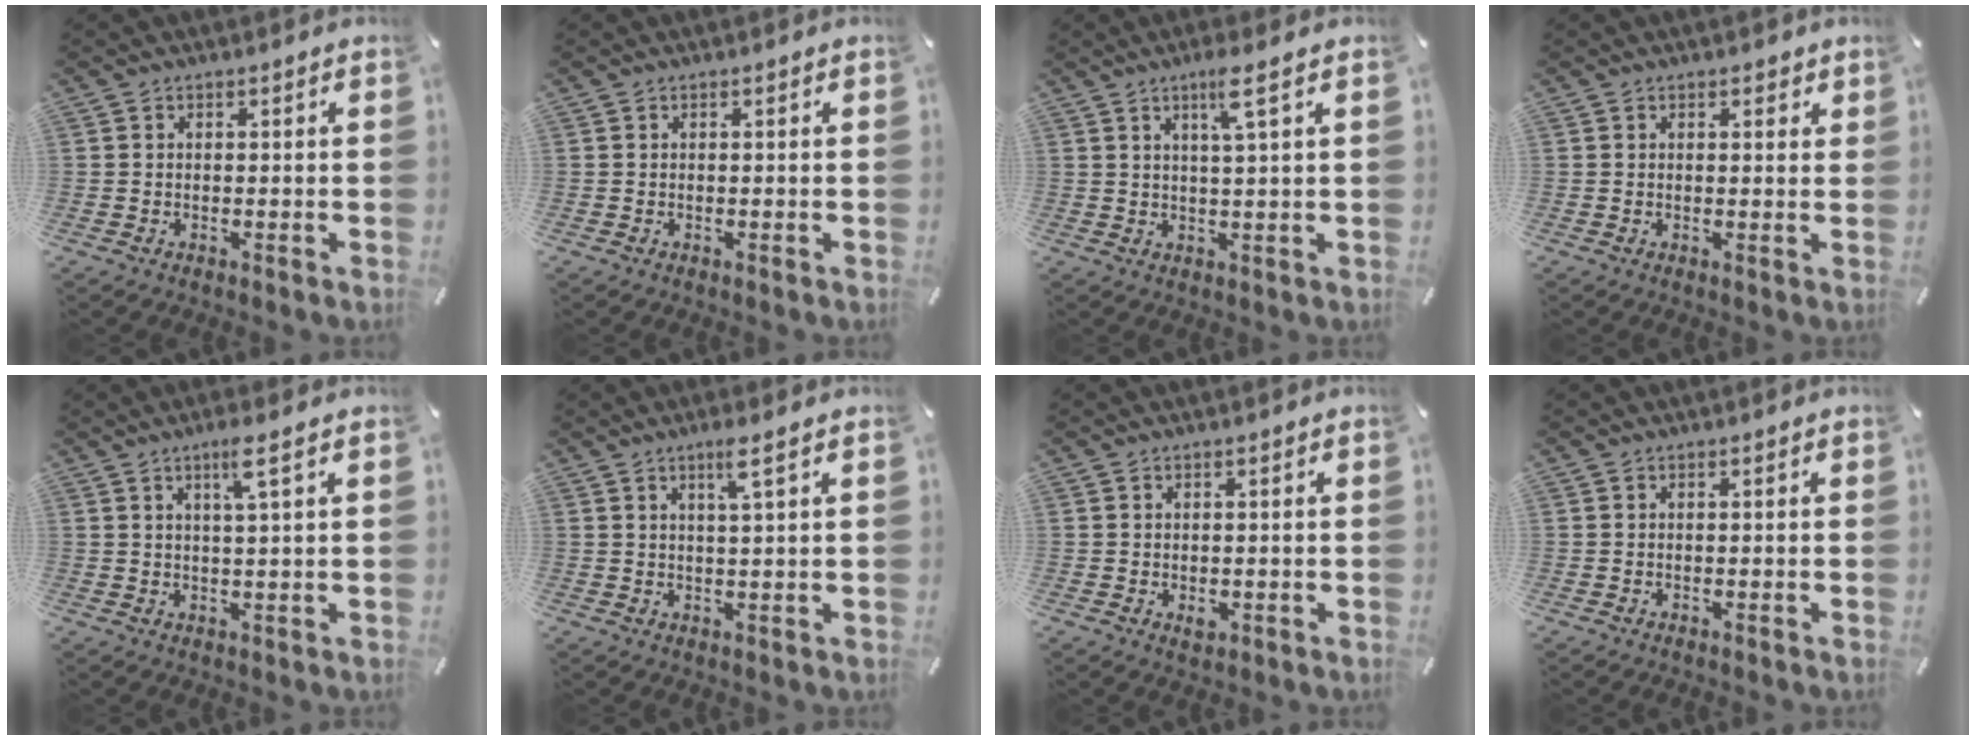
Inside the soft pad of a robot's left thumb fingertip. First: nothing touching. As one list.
[{"total": 0.0}, {"total": 5.6, "force": [2.9, -0.2, 4.8], "torque": [-0.094, -0.003, 0.045]}, {"total": 1.3, "force": [0.7, 0.8, 0.8], "torque": [-0.007, 0.000, 0.011]}, {"total": 4.9, "force": [2.6, -0.1, 4.2], "torque": [-0.080, -0.003, 0.040]}, {"total": 4.4, "force": [2.5, -0.1, 3.6], "torque": [-0.077, -0.002, 0.040]}, {"total": 1.7, "force": [-0.2, 1.3, 1.1], "torque": [-0.019, 0.003, -0.003]}, {"total": 0.0}]